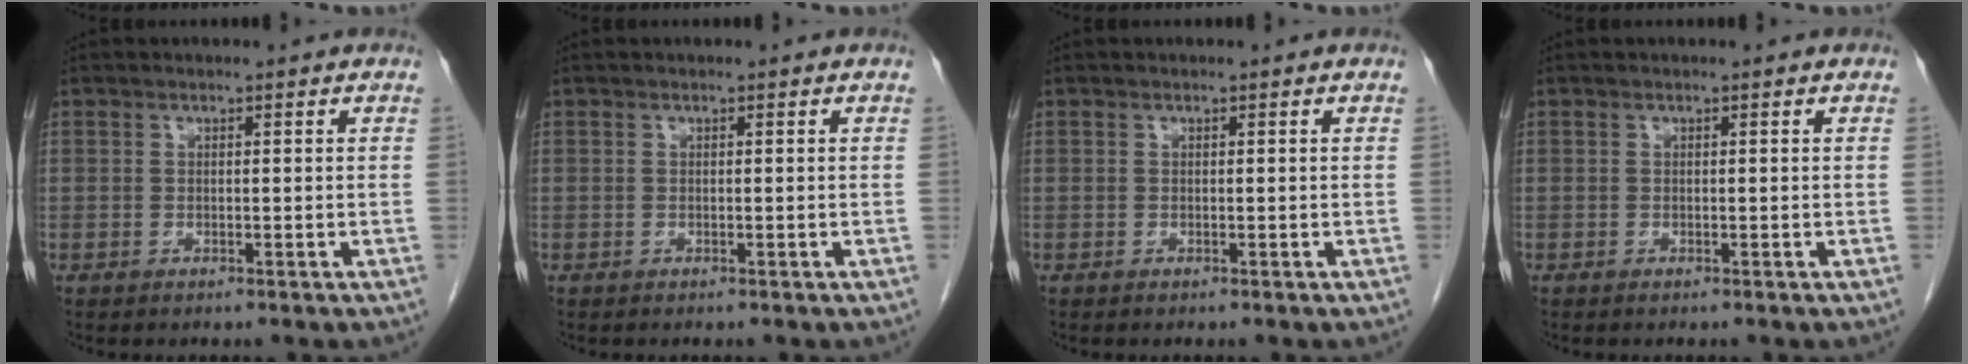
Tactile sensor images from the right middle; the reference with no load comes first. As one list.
[{"total": 0.0}, {"total": 0.0}, {"total": 0.0}]